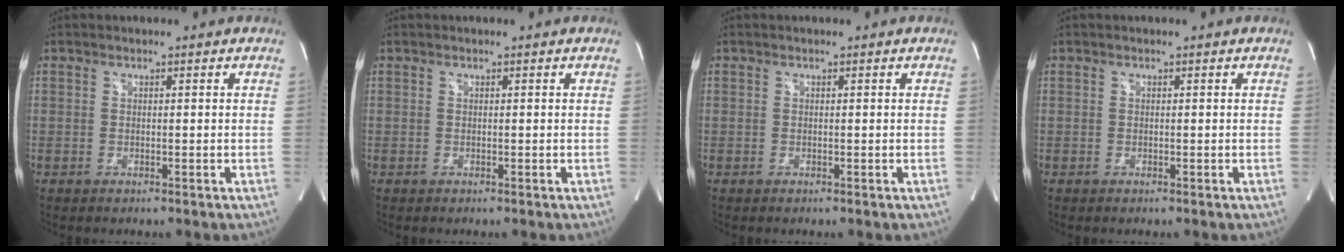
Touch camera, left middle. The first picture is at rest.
{"total": 0.0}
{"total": 0.0}
{"total": 0.0}